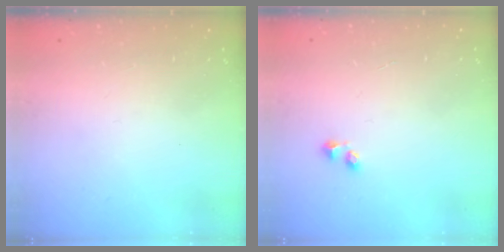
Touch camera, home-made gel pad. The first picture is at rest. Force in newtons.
{"total": 1.8, "press": 1.7, "slide": 0.6}